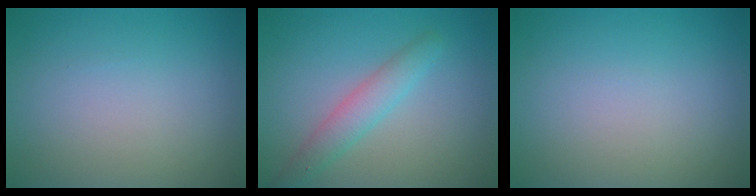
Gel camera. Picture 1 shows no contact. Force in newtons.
{"total": 2.8, "press": 2.8, "slide": 0.0}
{"total": 0.0}